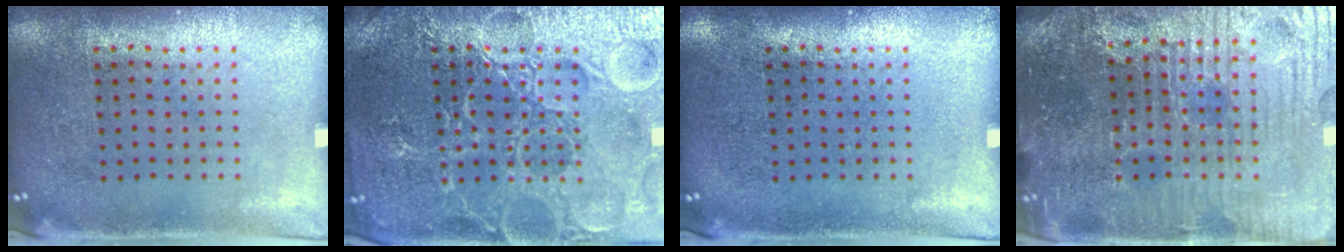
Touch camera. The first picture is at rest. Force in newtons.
{"total": 7.4, "press": 7.4, "slide": 0.9}
{"total": 0.0}
{"total": 5.6, "press": 5.2, "slide": 1.9}